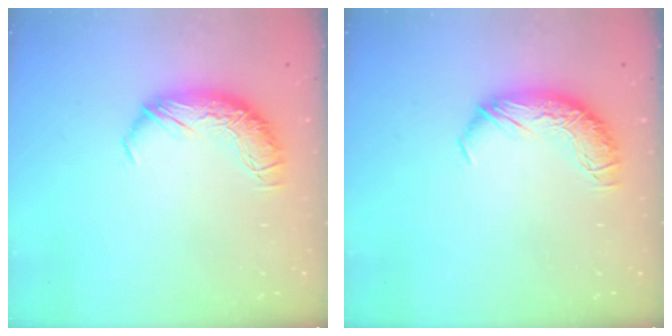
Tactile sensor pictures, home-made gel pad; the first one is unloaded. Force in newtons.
{"total": 0.0}